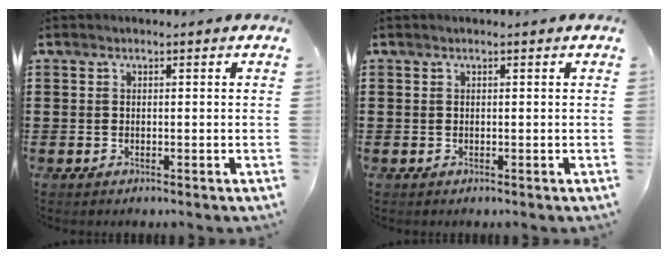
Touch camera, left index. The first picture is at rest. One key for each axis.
{"total": 0.0}